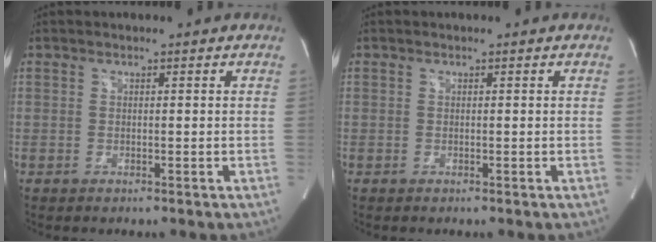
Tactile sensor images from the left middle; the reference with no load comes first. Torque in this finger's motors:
{"motor_torque": [0.00, 0.00, 0.00, 0.00]}